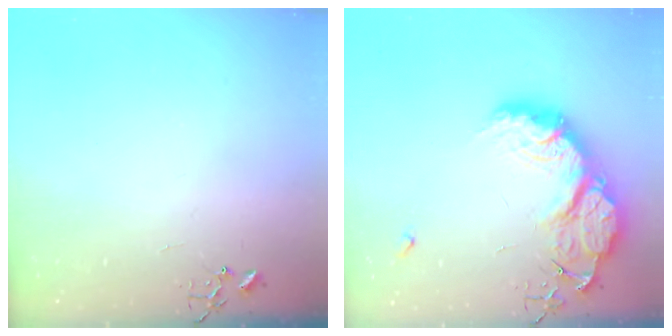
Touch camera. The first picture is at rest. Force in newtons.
{"total": 25.2, "press": 25.1, "slide": 2.0}